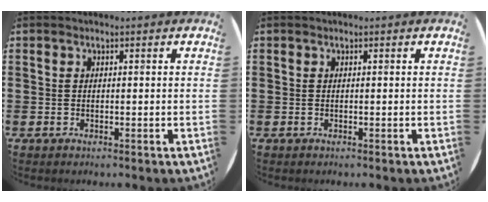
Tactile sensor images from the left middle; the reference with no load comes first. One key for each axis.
{"total": 0.0}